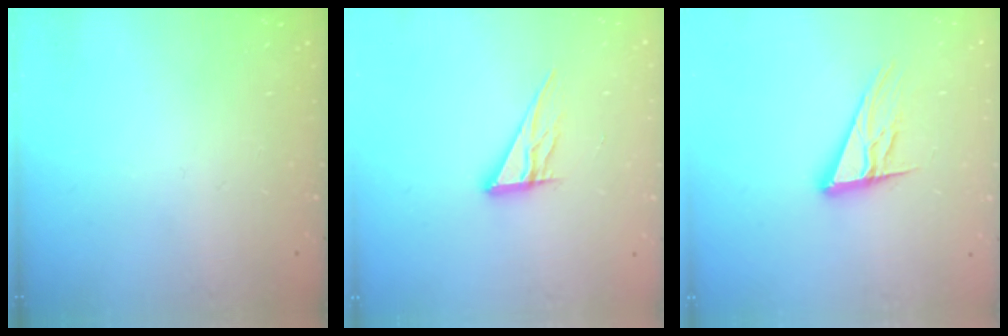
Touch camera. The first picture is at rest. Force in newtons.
{"total": 10.2, "press": 10.1, "slide": 0.9}
{"total": 13.1, "press": 12.9, "slide": 2.5}